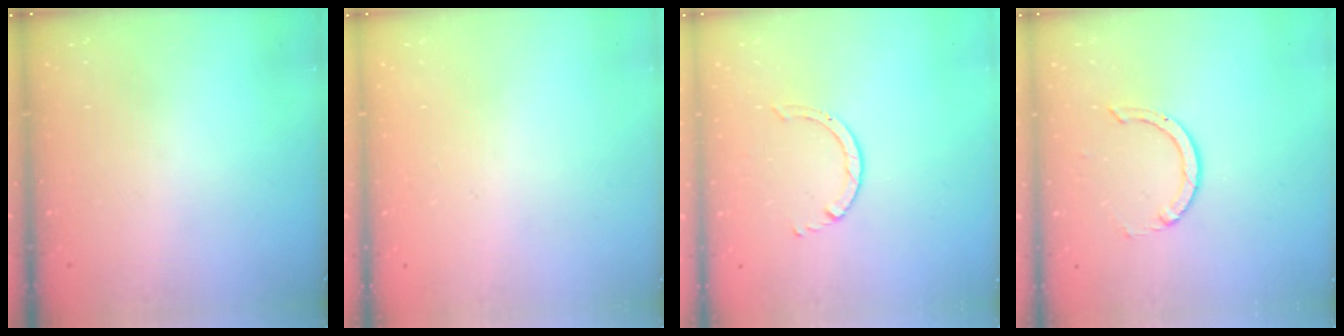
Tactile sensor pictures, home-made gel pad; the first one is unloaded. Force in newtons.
{"total": 2.6, "press": 2.6, "slide": 0.2}
{"total": 2.5, "press": 2.4, "slide": 0.3}
{"total": 3.3, "press": 3.3, "slide": 0.3}